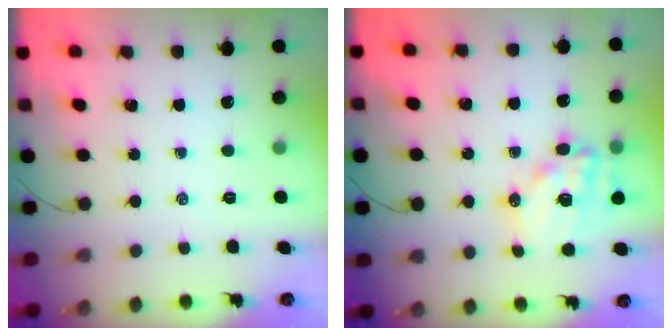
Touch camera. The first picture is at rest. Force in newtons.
{"total": 14.5, "press": 14.1, "slide": 3.3}